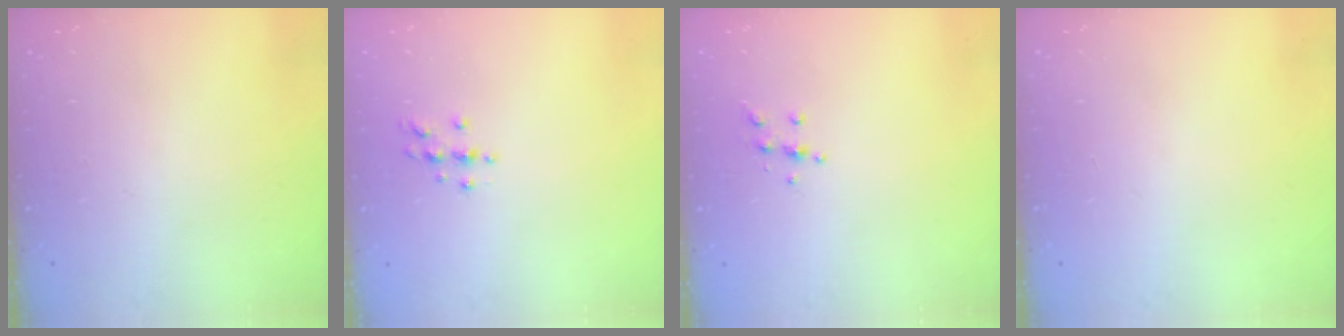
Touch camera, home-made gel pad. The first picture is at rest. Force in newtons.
{"total": 4.2, "press": 4.2, "slide": 0.5}
{"total": 4.2, "press": 4.2, "slide": 0.4}
{"total": 0.0}